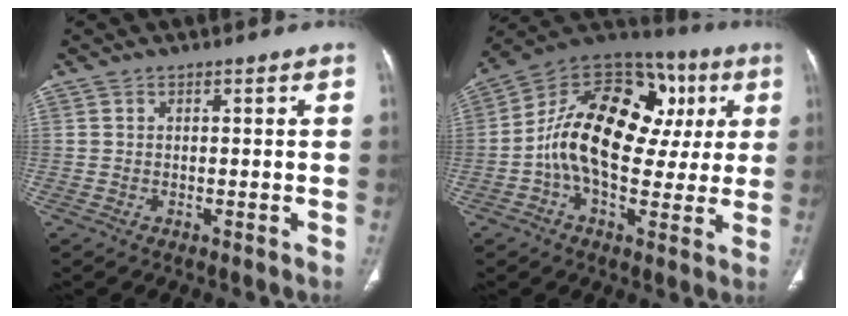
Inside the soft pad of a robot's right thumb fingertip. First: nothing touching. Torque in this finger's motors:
{"motor_torque": [2.41, 2.60, 1.50, -0.66, 0.50]}